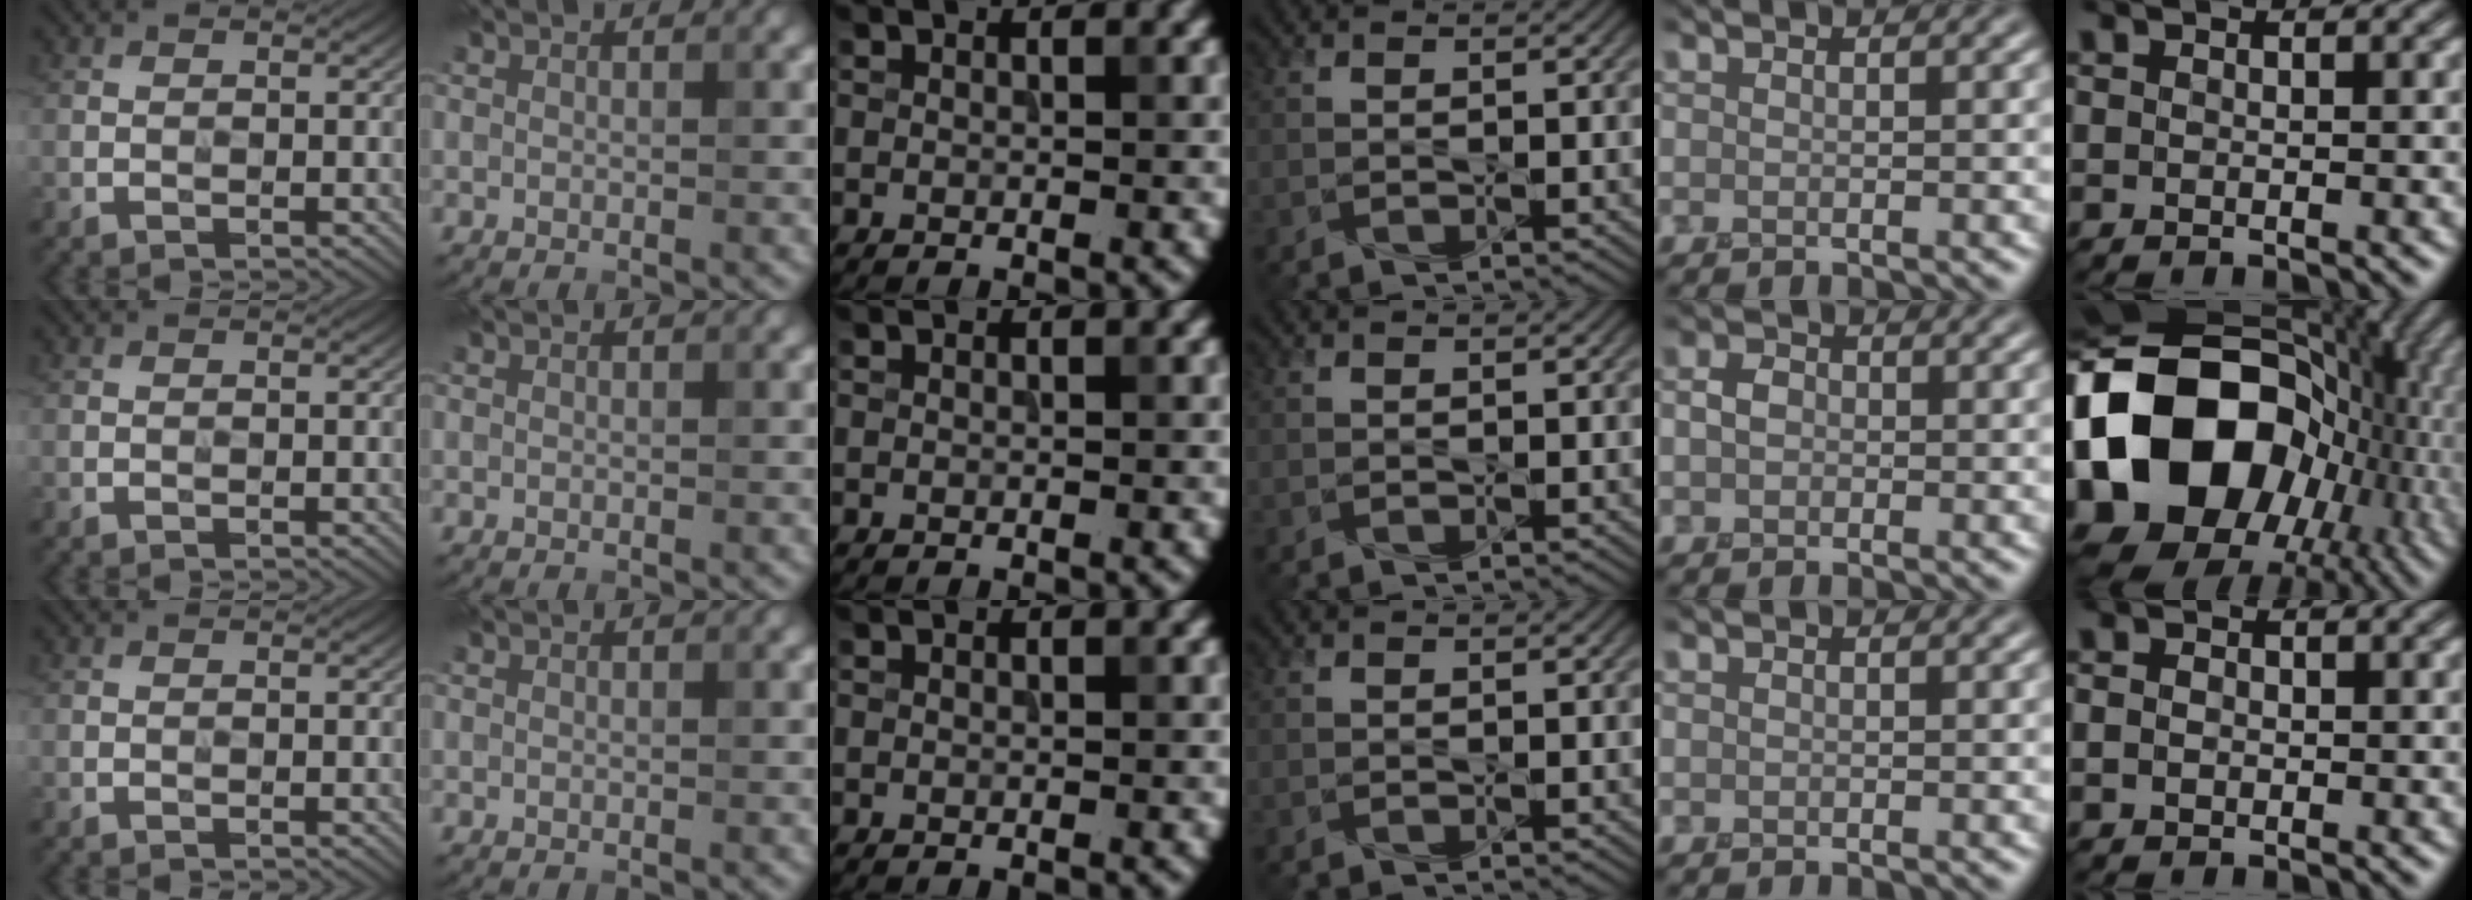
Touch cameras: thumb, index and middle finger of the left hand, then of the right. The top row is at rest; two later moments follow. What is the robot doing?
{"motion": "press", "object": "button"}